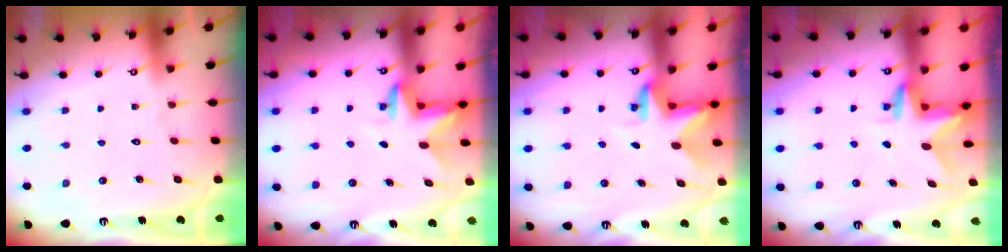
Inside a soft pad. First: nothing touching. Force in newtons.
{"total": 3.4, "press": 3.4, "slide": 0.1}
{"total": 3.0, "press": 3.0, "slide": 0.3}
{"total": 3.0, "press": 3.0, "slide": 0.3}